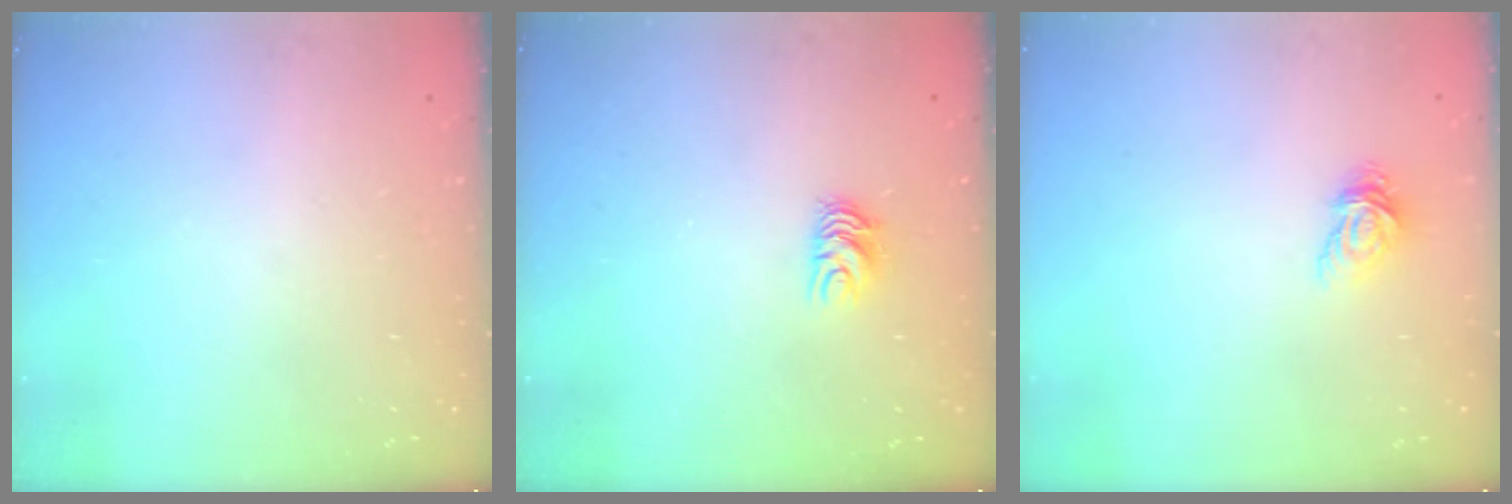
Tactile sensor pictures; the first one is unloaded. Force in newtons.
{"total": 6.2, "press": 6.2, "slide": 0.4}
{"total": 3.8, "press": 3.8, "slide": 0.4}